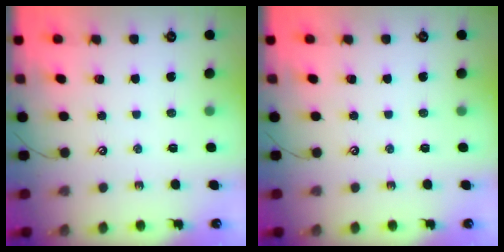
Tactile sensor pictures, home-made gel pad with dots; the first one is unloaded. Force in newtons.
{"total": 0.0}